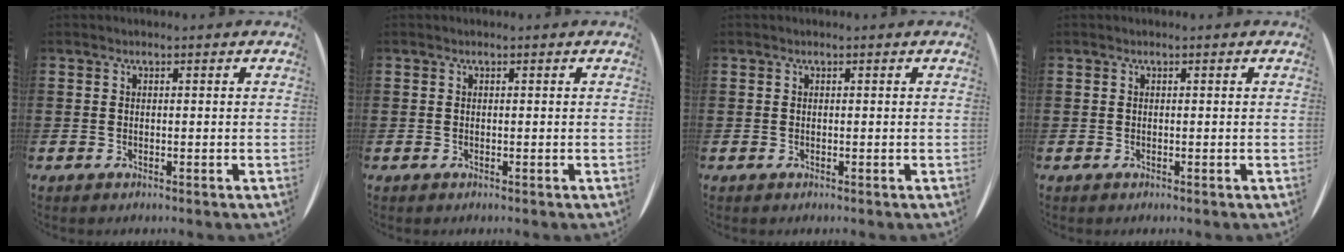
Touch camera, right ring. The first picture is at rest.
{"total": 0.0}
{"total": 0.0}
{"total": 0.0}